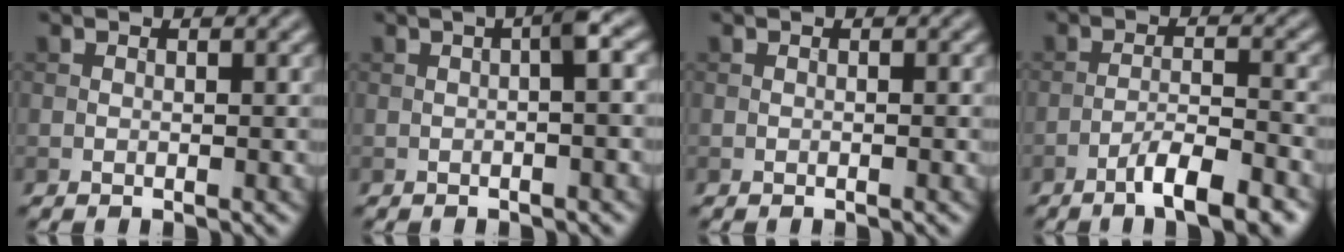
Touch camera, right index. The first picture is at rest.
{"total": 2.7, "force": [0.1, 0.3, 2.6], "torque": [-0.039, 0.010, -0.002]}
{"total": 0.0}
{"total": 5.2, "force": [-3.5, 0.9, 3.8], "torque": [-0.063, 0.006, -0.060]}